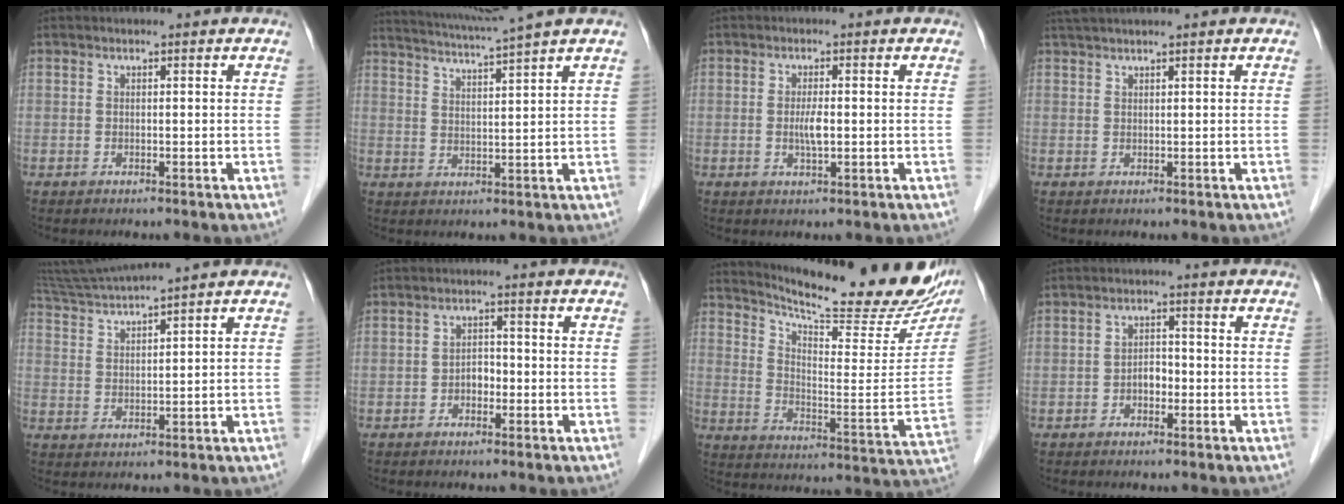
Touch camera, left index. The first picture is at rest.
{"total": 9.8, "force": [8.6, -2.5, 4.0], "torque": [-0.076, -0.004, 0.134]}
{"total": 2.4, "force": [-0.2, 0.4, 2.4], "torque": [-0.049, -0.002, -0.002]}
{"total": 4.1, "force": [3.5, -0.4, 2.1], "torque": [-0.033, 0.033, 0.066]}
{"total": 7.6, "force": [6.9, -1.9, 2.7], "torque": [-0.057, 0.010, 0.134]}
{"total": 2.1, "force": [-0.9, 1.3, 1.4], "torque": [-0.017, 0.007, -0.016]}
{"total": 22.6, "force": [20.4, 3.1, 9.3], "torque": [-0.146, -0.069, 0.270]}
{"total": 2.3, "force": [-1.0, 1.4, 1.6], "torque": [-0.022, 0.008, -0.017]}